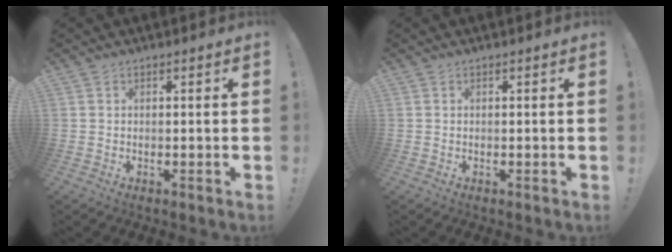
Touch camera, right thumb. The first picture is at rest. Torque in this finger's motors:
{"motor_torque": [-0.01, 0.10, -0.08, 0.01, 0.00]}